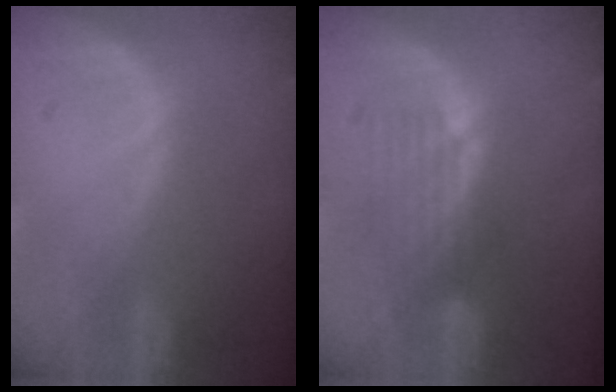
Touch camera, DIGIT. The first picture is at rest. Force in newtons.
{"total": 4.6, "press": 3.9, "slide": 2.4}